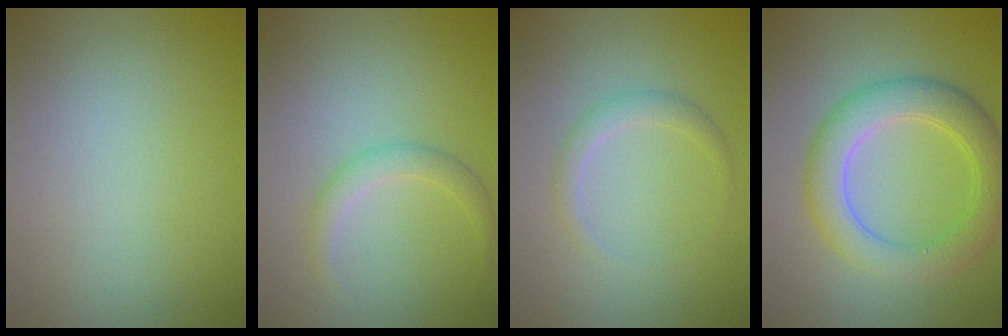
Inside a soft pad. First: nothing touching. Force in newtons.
{"total": 1.7, "press": 1.7, "slide": 0.1}
{"total": 1.5, "press": 1.5, "slide": 0.1}
{"total": 5.1, "press": 5.1, "slide": 0.1}